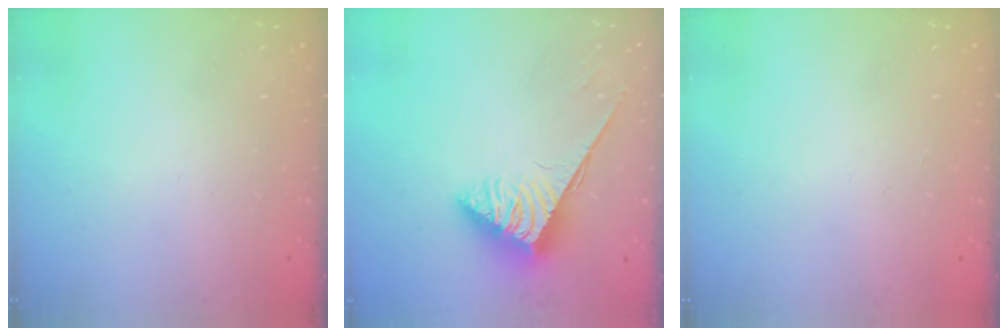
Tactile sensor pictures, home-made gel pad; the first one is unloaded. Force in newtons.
{"total": 3.7, "press": 3.6, "slide": 0.6}
{"total": 0.0}